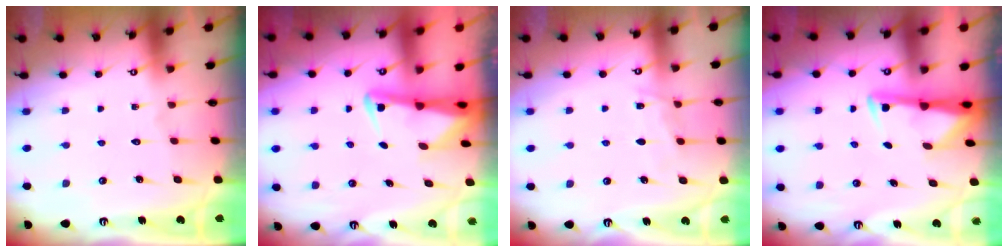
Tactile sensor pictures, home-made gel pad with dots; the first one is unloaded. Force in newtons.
{"total": 2.7, "press": 2.6, "slide": 0.6}
{"total": 5.0, "press": 4.9, "slide": 0.5}
{"total": 3.0, "press": 3.0, "slide": 0.5}